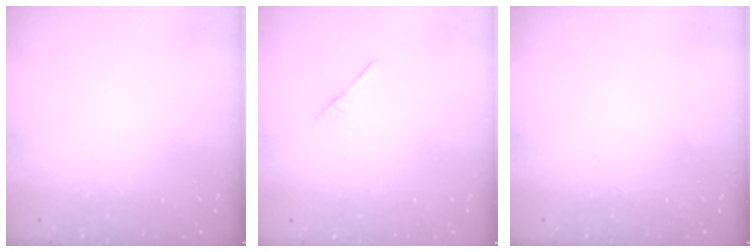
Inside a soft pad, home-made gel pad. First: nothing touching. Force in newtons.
{"total": 2.9, "press": 2.9, "slide": 0.3}
{"total": 0.0}